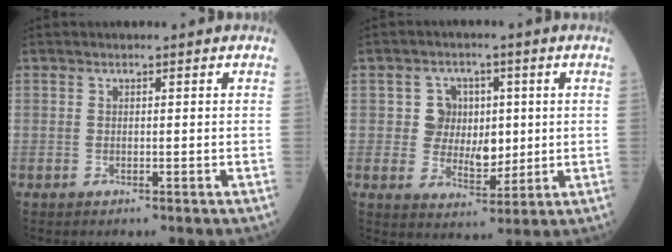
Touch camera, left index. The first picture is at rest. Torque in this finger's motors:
{"motor_torque": [0.60, 0.11, 0.07, 0.05]}